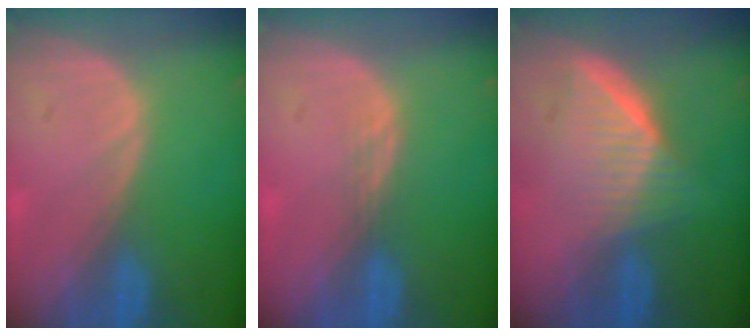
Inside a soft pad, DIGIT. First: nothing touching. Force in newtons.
{"total": 1.4, "press": 1.1, "slide": 0.9}
{"total": 6.8, "press": 6.1, "slide": 3.1}